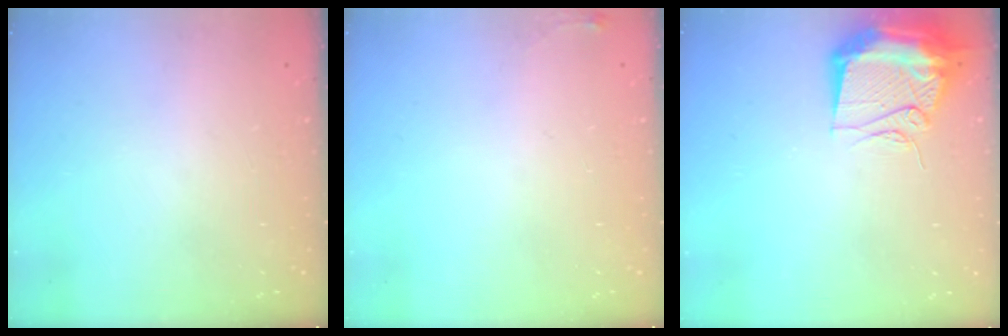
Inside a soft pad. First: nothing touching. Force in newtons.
{"total": 3.6, "press": 3.6, "slide": 0.6}
{"total": 15.0, "press": 14.9, "slide": 1.4}